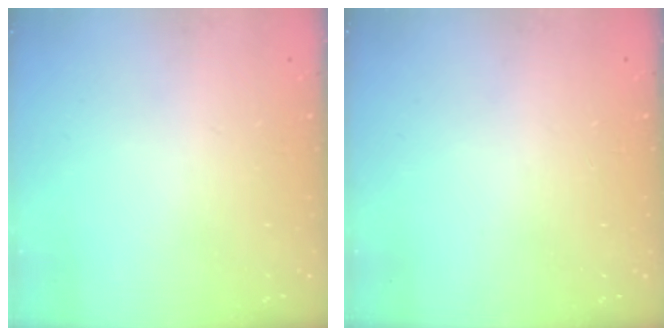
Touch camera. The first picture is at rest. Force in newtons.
{"total": 15.1, "press": 2.1, "slide": 14.9}